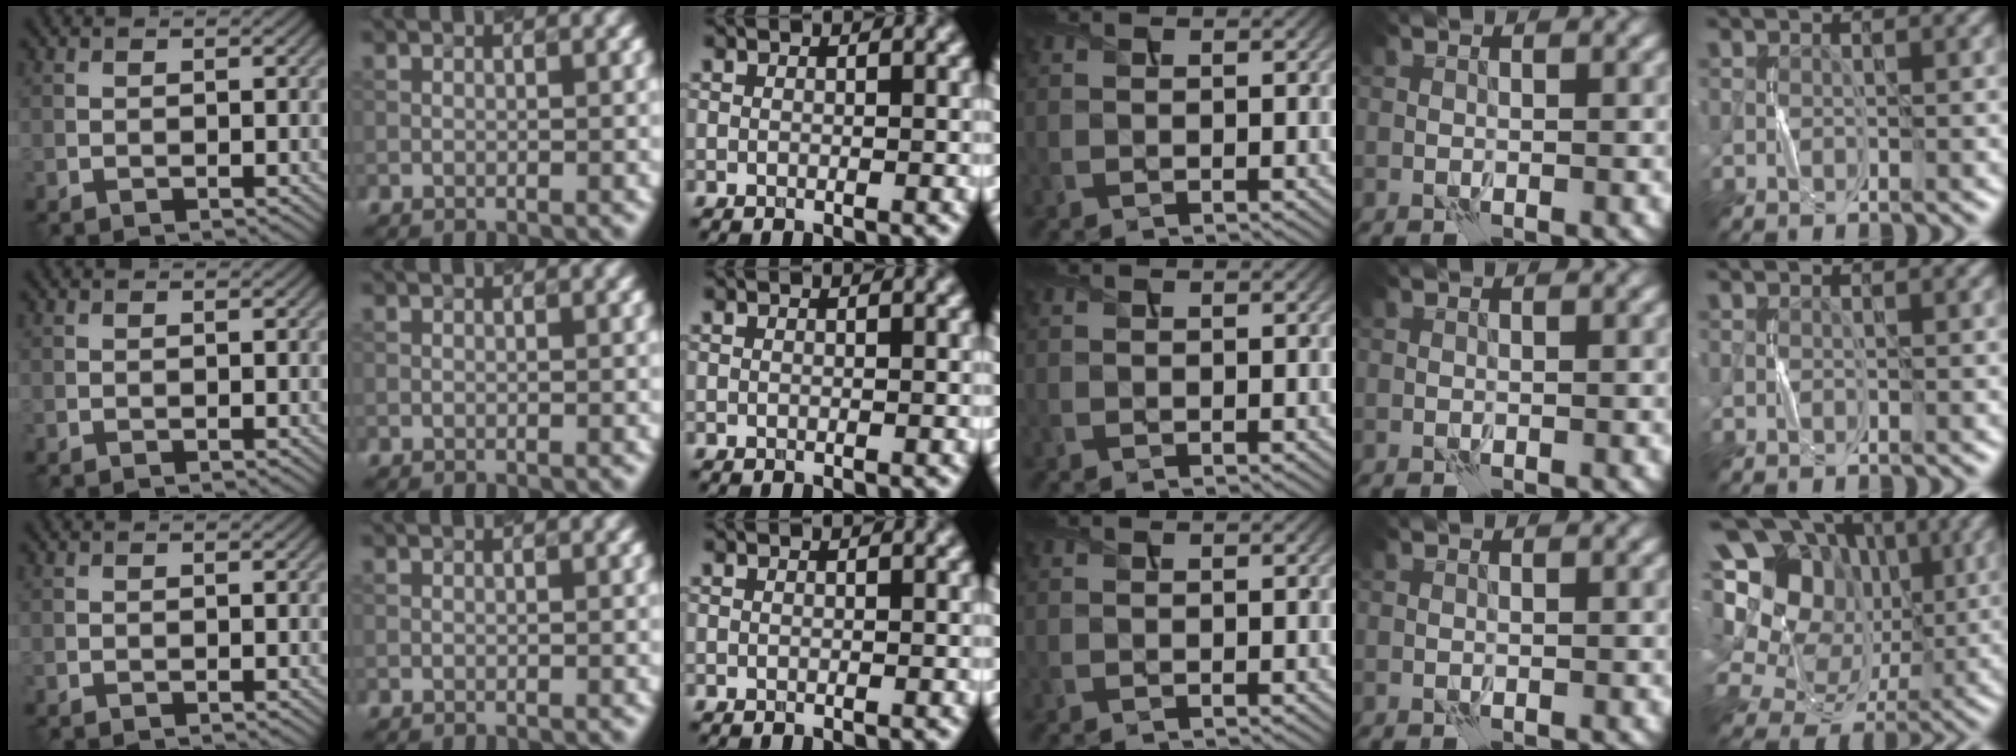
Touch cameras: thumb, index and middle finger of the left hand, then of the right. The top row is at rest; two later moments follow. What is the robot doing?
{"motion": "press", "object": "button"}